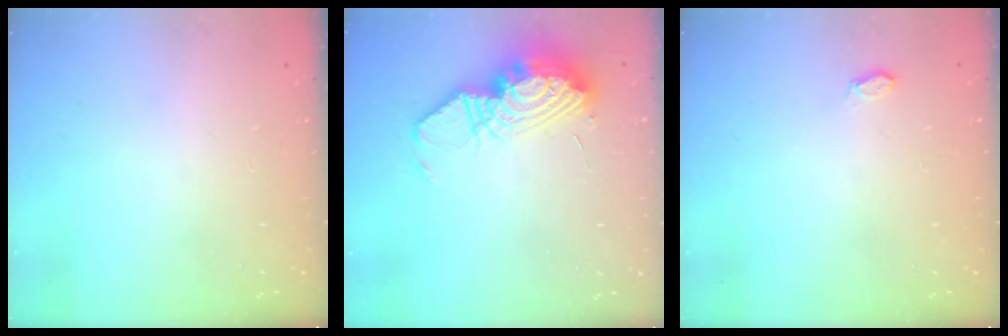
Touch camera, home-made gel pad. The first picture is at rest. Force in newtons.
{"total": 17.0, "press": 15.4, "slide": 7.2}
{"total": 2.9, "press": 2.7, "slide": 1.1}